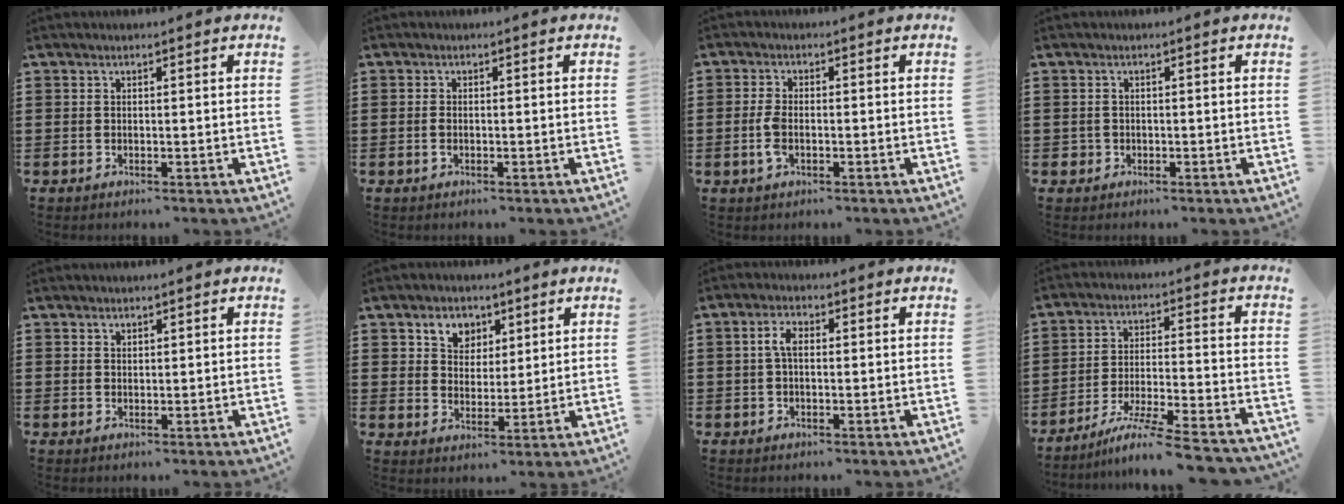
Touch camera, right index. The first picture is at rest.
{"total": 1.0, "force": [-0.3, 0.4, 0.9], "torque": [-0.027, -0.006, -0.007]}
{"total": 3.4, "force": [-0.8, 1.4, 3.0], "torque": [-0.077, -0.007, -0.020]}
{"total": 0.9, "force": [-0.4, 0.8, 0.1], "torque": [-0.004, 0.004, -0.010]}
{"total": 1.0, "force": [0.8, 0.4, 0.1], "torque": [-0.002, 0.001, 0.016]}
{"total": 4.7, "force": [2.7, 3.6, 1.1], "torque": [-0.032, 0.011, 0.048]}
{"total": 3.1, "force": [0.2, 1.5, 2.7], "torque": [-0.062, 0.006, -0.001]}
{"total": 8.6, "force": [-7.3, -0.2, 4.6], "torque": [-0.087, -0.006, -0.144]}